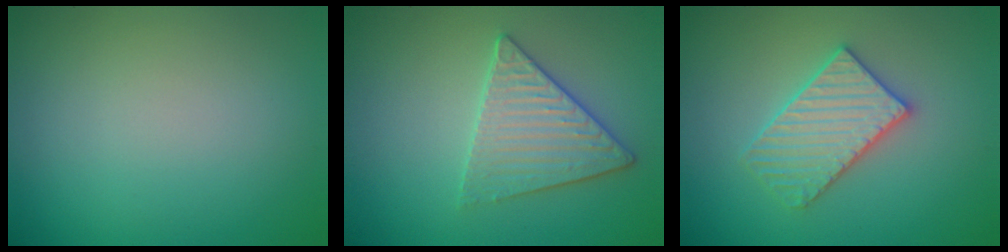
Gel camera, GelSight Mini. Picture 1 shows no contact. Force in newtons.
{"total": 3.4, "press": 3.4, "slide": 0.3}
{"total": 3.3, "press": 3.3, "slide": 0.6}